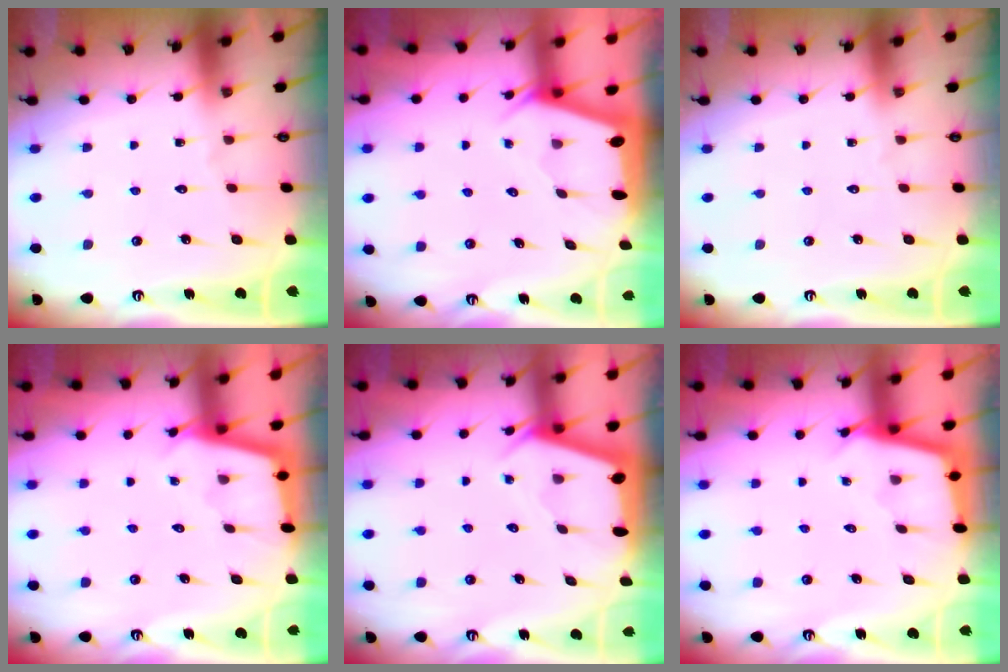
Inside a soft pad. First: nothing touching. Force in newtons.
{"total": 2.0, "press": 2.0, "slide": 0.3}
{"total": 0.0}
{"total": 2.4, "press": 2.4, "slide": 0.2}
{"total": 2.5, "press": 2.5, "slide": 0.3}
{"total": 2.3, "press": 2.3, "slide": 0.2}